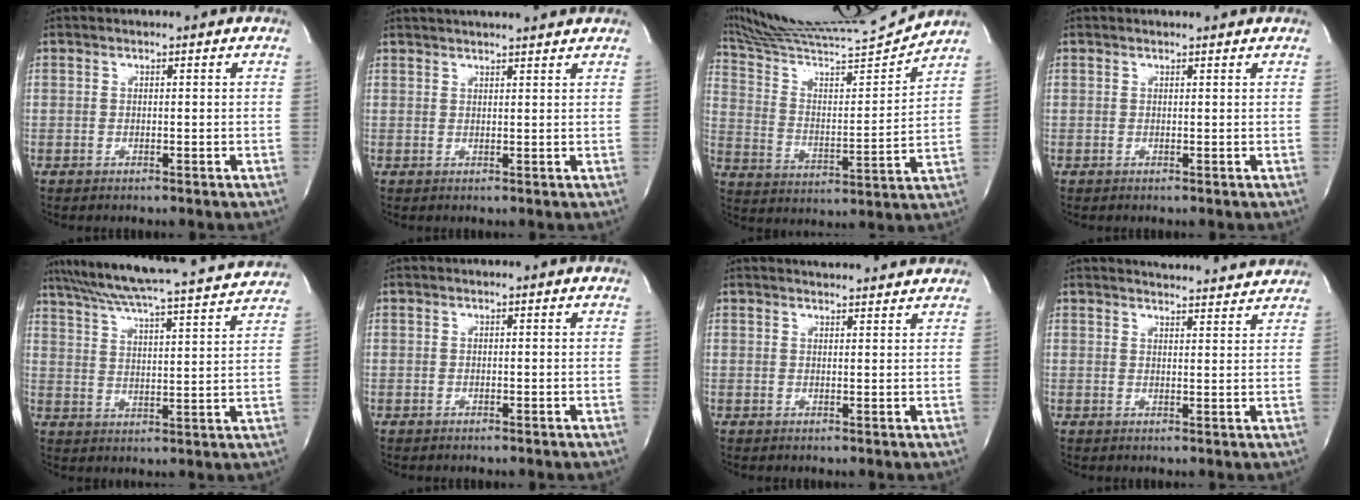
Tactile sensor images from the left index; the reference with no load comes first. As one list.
[{"total": 9.9, "force": [9.0, 0.8, 3.9], "torque": [-0.067, 0.021, 0.119]}, {"total": 19.5, "force": [18.3, -0.8, 6.7], "torque": [-0.132, -0.037, 0.294]}, {"total": 1.7, "force": [1.7, 0.3, 0.2], "torque": [-0.011, 0.007, 0.018]}, {"total": 21.6, "force": [19.6, 0.7, 8.9], "torque": [-0.155, -0.003, 0.271]}, {"total": 0.0}, {"total": 5.2, "force": [5.1, 0.7, 1.0], "torque": [-0.021, 0.012, 0.057]}, {"total": 9.0, "force": [8.8, 0.7, 1.5], "torque": [-0.023, -0.003, 0.100]}]